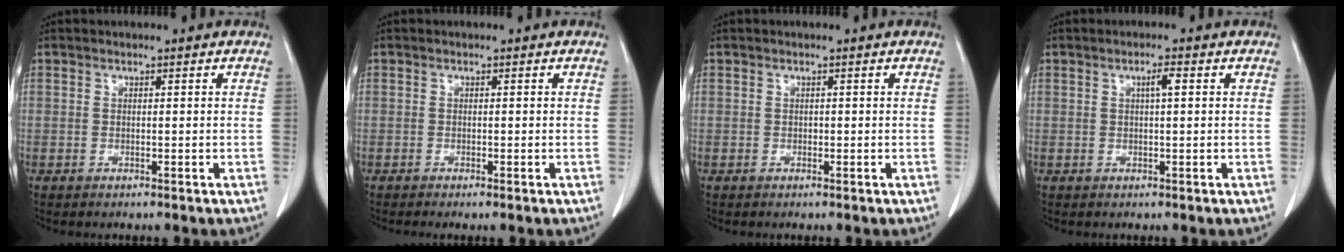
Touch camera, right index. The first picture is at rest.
{"total": 0.7, "force": [-0.4, -0.2, 0.5], "torque": [-0.011, -0.002, -0.007]}
{"total": 0.0}
{"total": 1.8, "force": [0.5, 0.1, 1.7], "torque": [-0.030, 0.004, 0.008]}